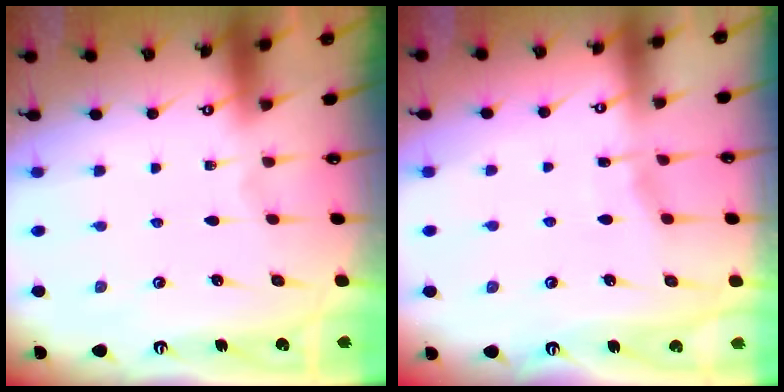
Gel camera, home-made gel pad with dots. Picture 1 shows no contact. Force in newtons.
{"total": 4.5, "press": 4.5, "slide": 0.4}